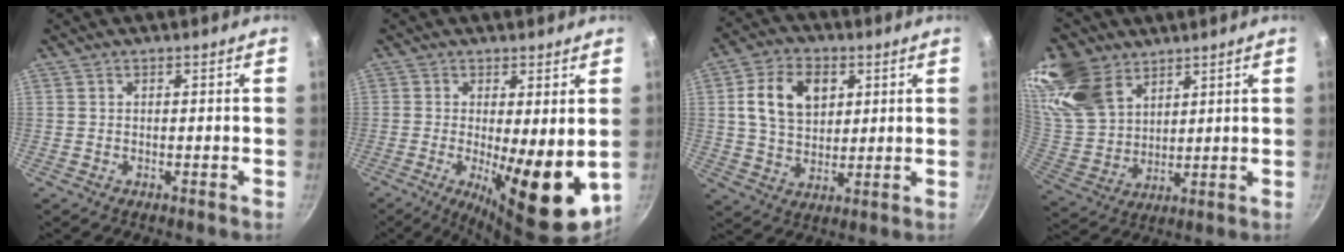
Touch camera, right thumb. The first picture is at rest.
{"total": 13.4, "force": [-1.3, 4.1, 12.7], "torque": [-0.172, -0.020, -0.009]}
{"total": 11.8, "force": [3.2, 8.3, 7.7], "torque": [-0.118, -0.002, 0.053]}
{"total": 18.1, "force": [11.5, 11.5, 7.9], "torque": [-0.165, -0.023, 0.238]}